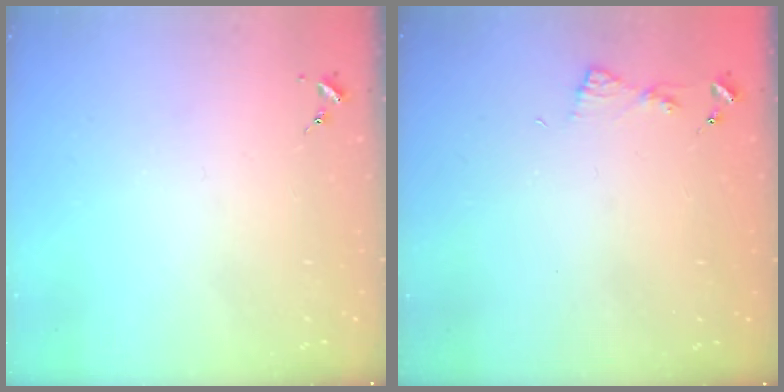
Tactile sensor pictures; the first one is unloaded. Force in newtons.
{"total": 4.8, "press": 4.8, "slide": 0.4}